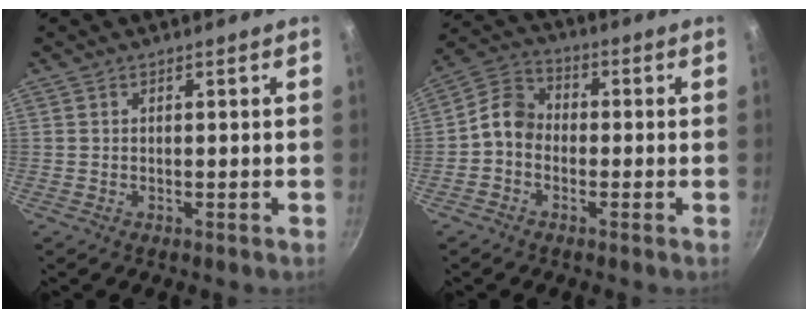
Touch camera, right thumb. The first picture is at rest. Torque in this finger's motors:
{"motor_torque": [0.99, 0.30, 0.67, -0.06, 0.03]}